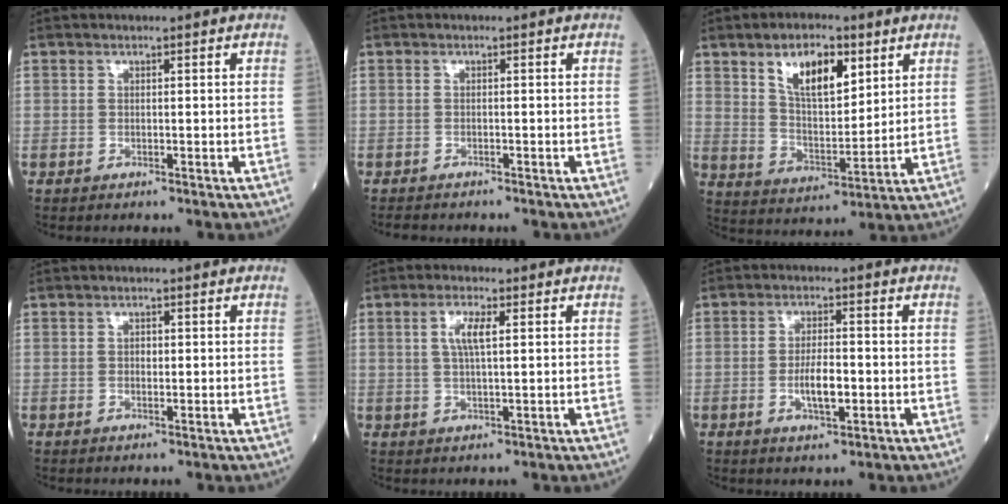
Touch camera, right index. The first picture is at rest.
{"total": 2.1, "force": [-1.9, 0.7, 0.3], "torque": [-0.007, -0.006, -0.031]}
{"total": 10.4, "force": [5.4, 4.3, 7.8], "torque": [-0.141, 0.006, 0.105]}
{"total": 1.0, "force": [0.1, 0.7, 0.8], "torque": [-0.011, 0.002, 0.000]}
{"total": 3.9, "force": [1.1, 0.7, 3.6], "torque": [-0.073, 0.004, 0.021]}
{"total": 4.9, "force": [-1.2, 1.5, 4.6], "torque": [-0.085, -0.001, -0.020]}